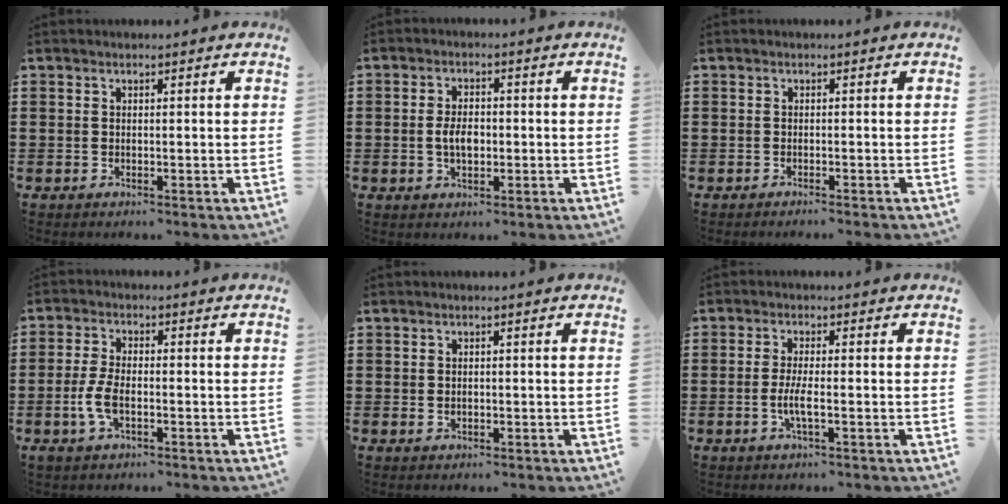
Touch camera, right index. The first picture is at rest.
{"total": 3.9, "force": [-0.4, 2.0, 3.4], "torque": [-0.065, -0.003, -0.011]}
{"total": 0.7, "force": [-0.6, -0.3, 0.1], "torque": [-0.004, -0.004, -0.012]}
{"total": 4.4, "force": [-1.4, 1.7, 3.8], "torque": [-0.097, -0.008, -0.032]}
{"total": 0.8, "force": [-0.1, 0.5, 0.6], "torque": [-0.015, 0.001, -0.001]}
{"total": 3.5, "force": [-1.1, 0.4, 3.3], "torque": [-0.072, -0.009, -0.024]}